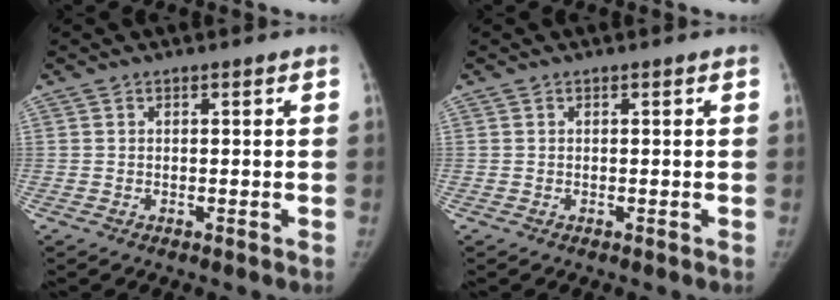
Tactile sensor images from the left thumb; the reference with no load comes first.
{"total": 0.0}